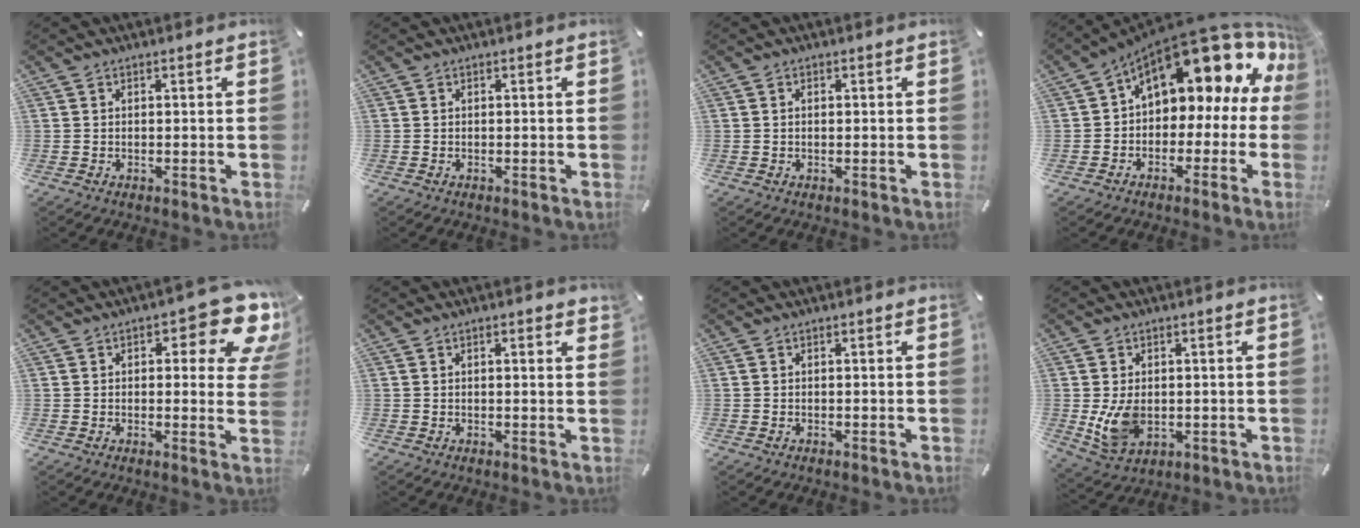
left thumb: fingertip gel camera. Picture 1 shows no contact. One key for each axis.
{"total": 0.0}
{"total": 0.8, "fx": 0.0, "fy": 0.4, "fz": 0.6, "tx": -0.014, "ty": 0.001, "tz": -0.001}
{"total": 17.3, "fx": 10.6, "fy": 8.6, "fz": 10.6, "tx": -0.152, "ty": -0.083, "tz": 0.176}
{"total": 12.9, "fx": 6.0, "fy": 5.1, "fz": 10.2, "tx": -0.124, "ty": -0.041, "tz": 0.098}
{"total": 1.3, "fx": 0.6, "fy": 0.2, "fz": 1.2, "tx": -0.016, "ty": -0.002, "tz": 0.008}
{"total": 0.0}
{"total": 8.3, "fx": -0.5, "fy": 5.8, "fz": 5.8, "tx": -0.121, "ty": -0.006, "tz": -0.009}